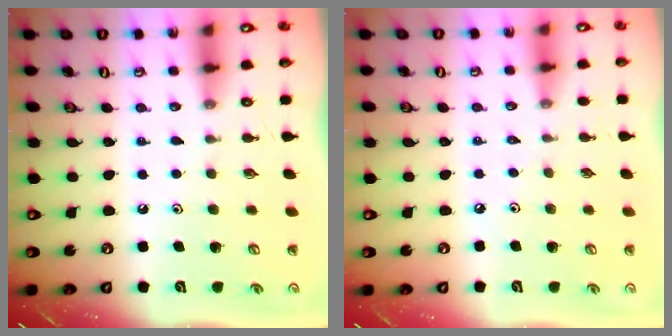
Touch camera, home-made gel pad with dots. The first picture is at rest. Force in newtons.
{"total": 1.7, "press": 1.7, "slide": 0.4}